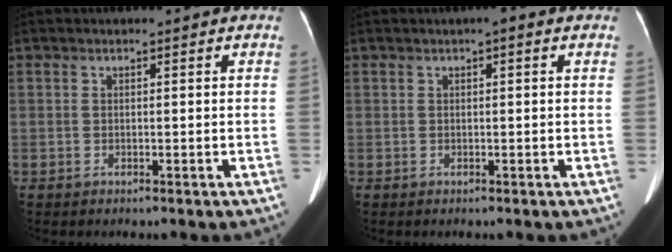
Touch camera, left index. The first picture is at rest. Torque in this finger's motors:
{"motor_torque": [0.21, -0.21, 0.00, 0.00]}